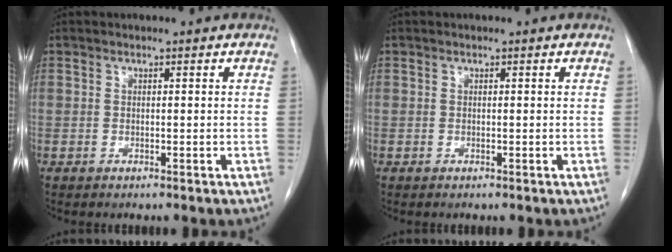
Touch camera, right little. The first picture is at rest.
{"total": 0.0}